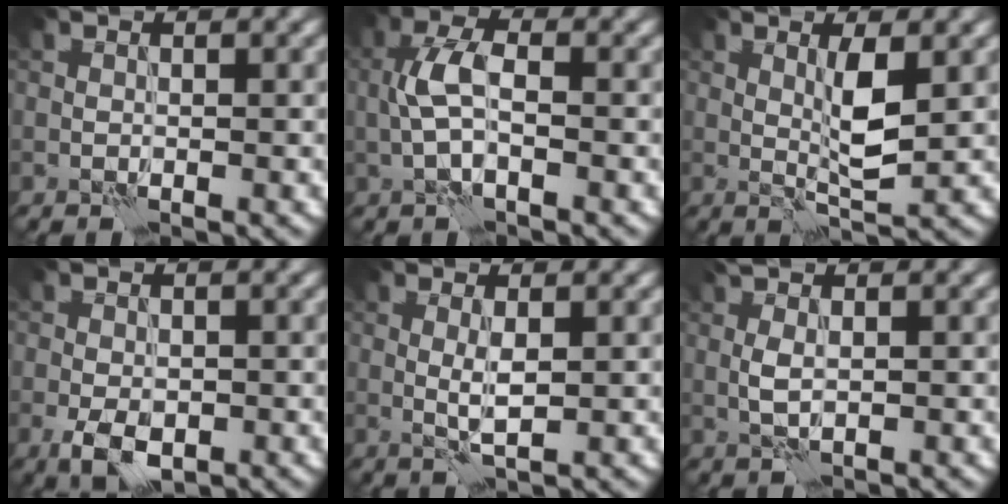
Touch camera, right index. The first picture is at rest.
{"total": 3.2, "force": [-0.4, 1.3, 2.8], "torque": [-0.063, 0.008, -0.015]}
{"total": 3.0, "force": [1.0, 0.5, 2.8], "torque": [-0.054, -0.007, 0.017]}
{"total": 3.6, "force": [-1.4, 2.2, 2.6], "torque": [-0.049, -0.005, -0.025]}
{"total": 1.8, "force": [0.4, 0.3, 1.7], "torque": [-0.036, -0.003, 0.008]}
{"total": 1.5, "force": [0.5, 0.6, 1.3], "torque": [-0.037, 0.002, 0.010]}